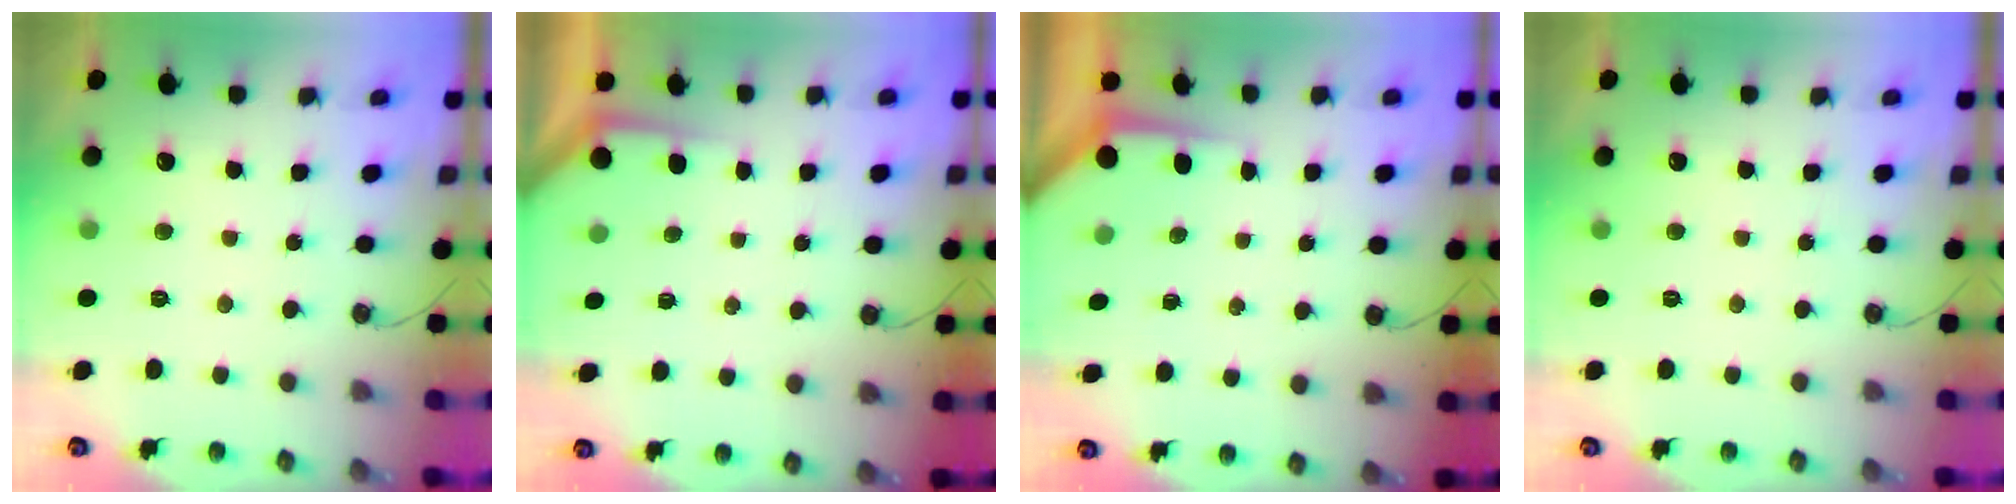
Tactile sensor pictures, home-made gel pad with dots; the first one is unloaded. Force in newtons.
{"total": 1.9, "press": 1.9, "slide": 0.2}
{"total": 3.5, "press": 3.5, "slide": 0.4}
{"total": 0.0}